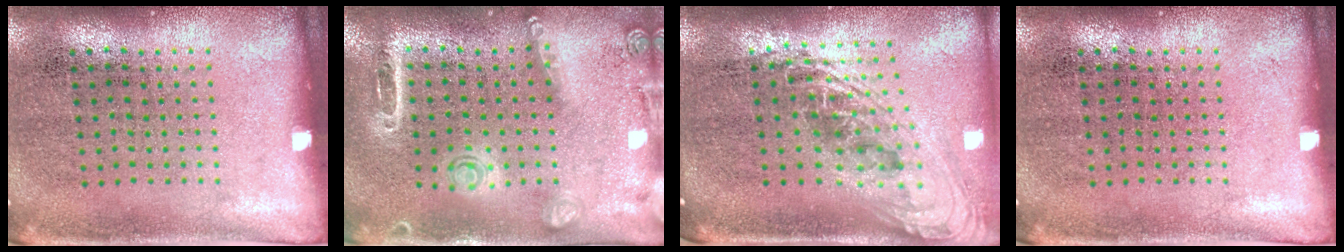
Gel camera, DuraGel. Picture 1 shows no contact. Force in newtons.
{"total": 1.6, "press": 1.5, "slide": 0.6}
{"total": 2.2, "press": 1.6, "slide": 1.5}
{"total": 0.0}